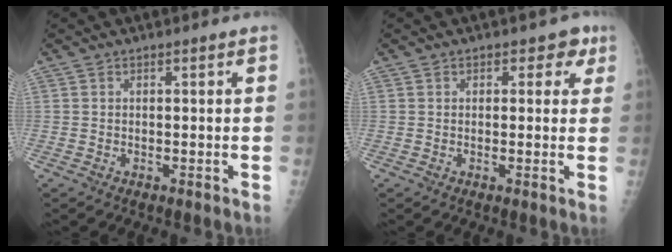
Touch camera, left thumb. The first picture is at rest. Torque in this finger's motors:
{"motor_torque": [-0.07, 0.10, -0.41, -0.13, 0.00]}